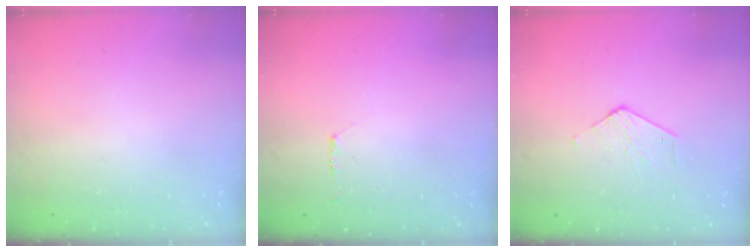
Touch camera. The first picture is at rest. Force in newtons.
{"total": 5.3, "press": 5.2, "slide": 0.6}
{"total": 2.4, "press": 2.4, "slide": 0.2}